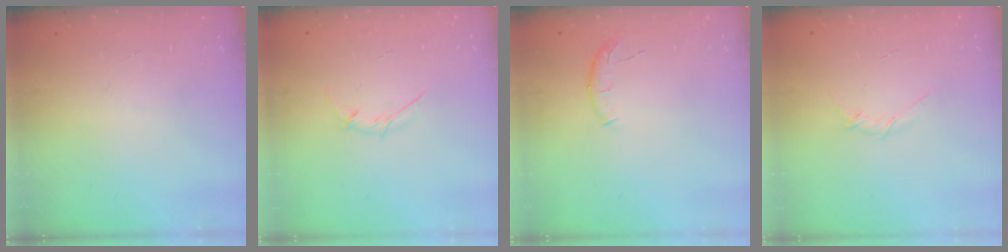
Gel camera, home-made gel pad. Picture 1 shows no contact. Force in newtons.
{"total": 3.3, "press": 3.1, "slide": 0.9}
{"total": 7.7, "press": 7.6, "slide": 1.5}
{"total": 3.1, "press": 3.0, "slide": 1.0}